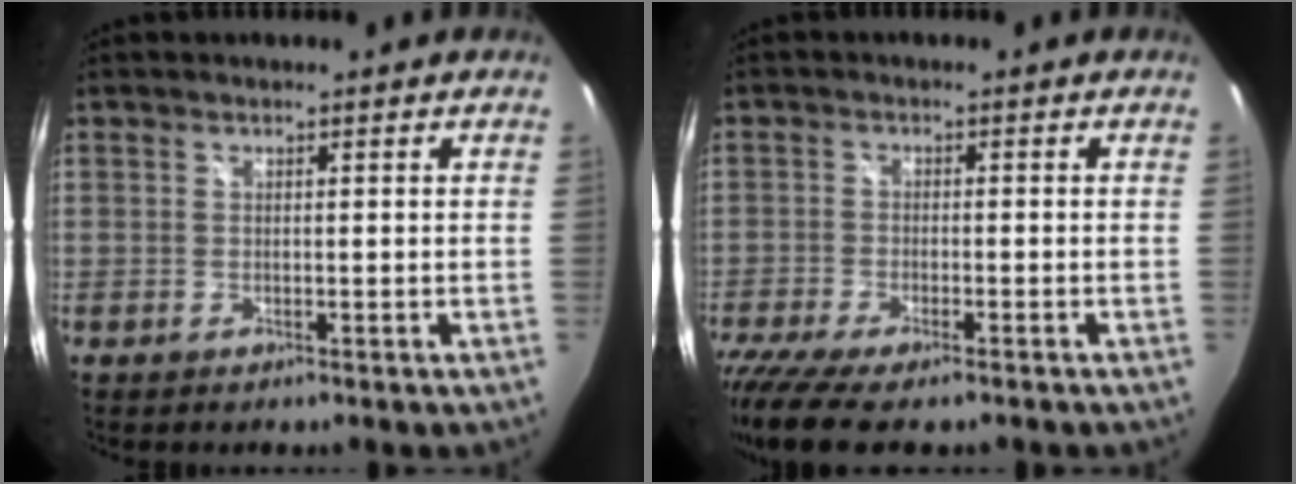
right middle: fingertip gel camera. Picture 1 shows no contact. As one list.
[{"total": 10.6, "force": [-8.4, 2.3, 6.1], "torque": [-0.148, -0.050, -0.151]}]